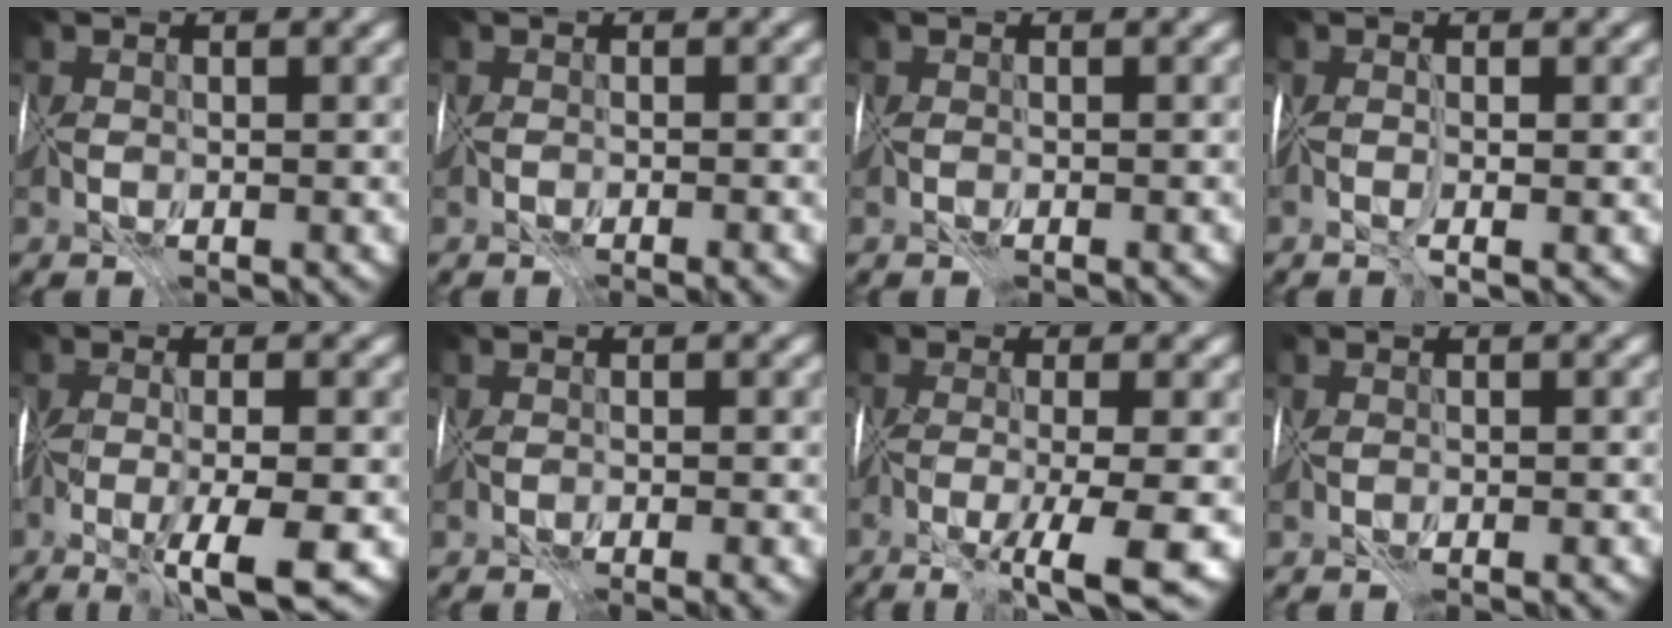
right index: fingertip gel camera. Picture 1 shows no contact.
{"total": 1.7, "force": [-1.4, 0.0, 0.9], "torque": [0.007, 0.002, -0.014]}
{"total": 1.0, "force": [-0.9, 0.0, 0.4], "torque": [0.005, -0.002, -0.014]}
{"total": 1.6, "force": [-0.4, -0.2, 1.5], "torque": [-0.026, -0.009, -0.005]}
{"total": 6.7, "force": [-3.3, 0.5, 5.7], "torque": [-0.100, -0.015, -0.055]}
{"total": 2.7, "force": [-2.2, 0.3, 1.6], "torque": [-0.008, 0.001, -0.021]}
{"total": 8.3, "force": [-4.4, 0.7, 7.0], "torque": [-0.109, -0.024, -0.064]}
{"total": 1.9, "force": [-1.8, 0.0, 0.6], "torque": [0.005, -0.001, -0.025]}